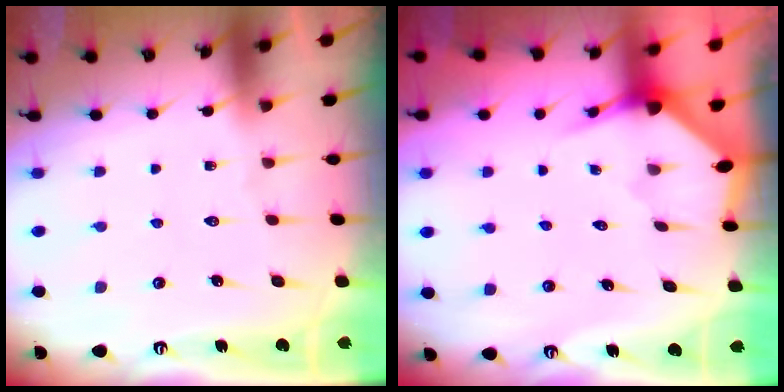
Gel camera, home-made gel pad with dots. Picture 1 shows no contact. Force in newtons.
{"total": 2.9, "press": 2.9, "slide": 0.3}